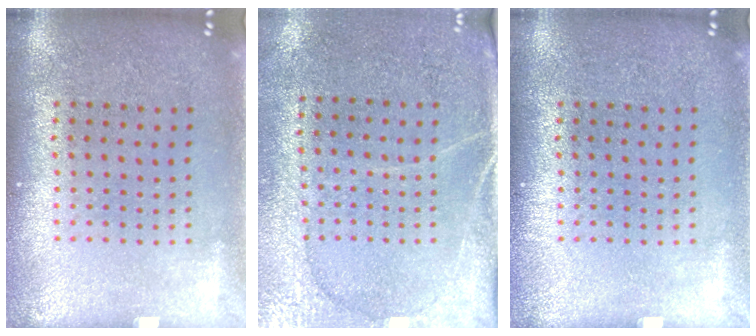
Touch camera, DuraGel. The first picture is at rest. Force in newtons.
{"total": 2.9, "press": 2.5, "slide": 1.4}
{"total": 0.0}